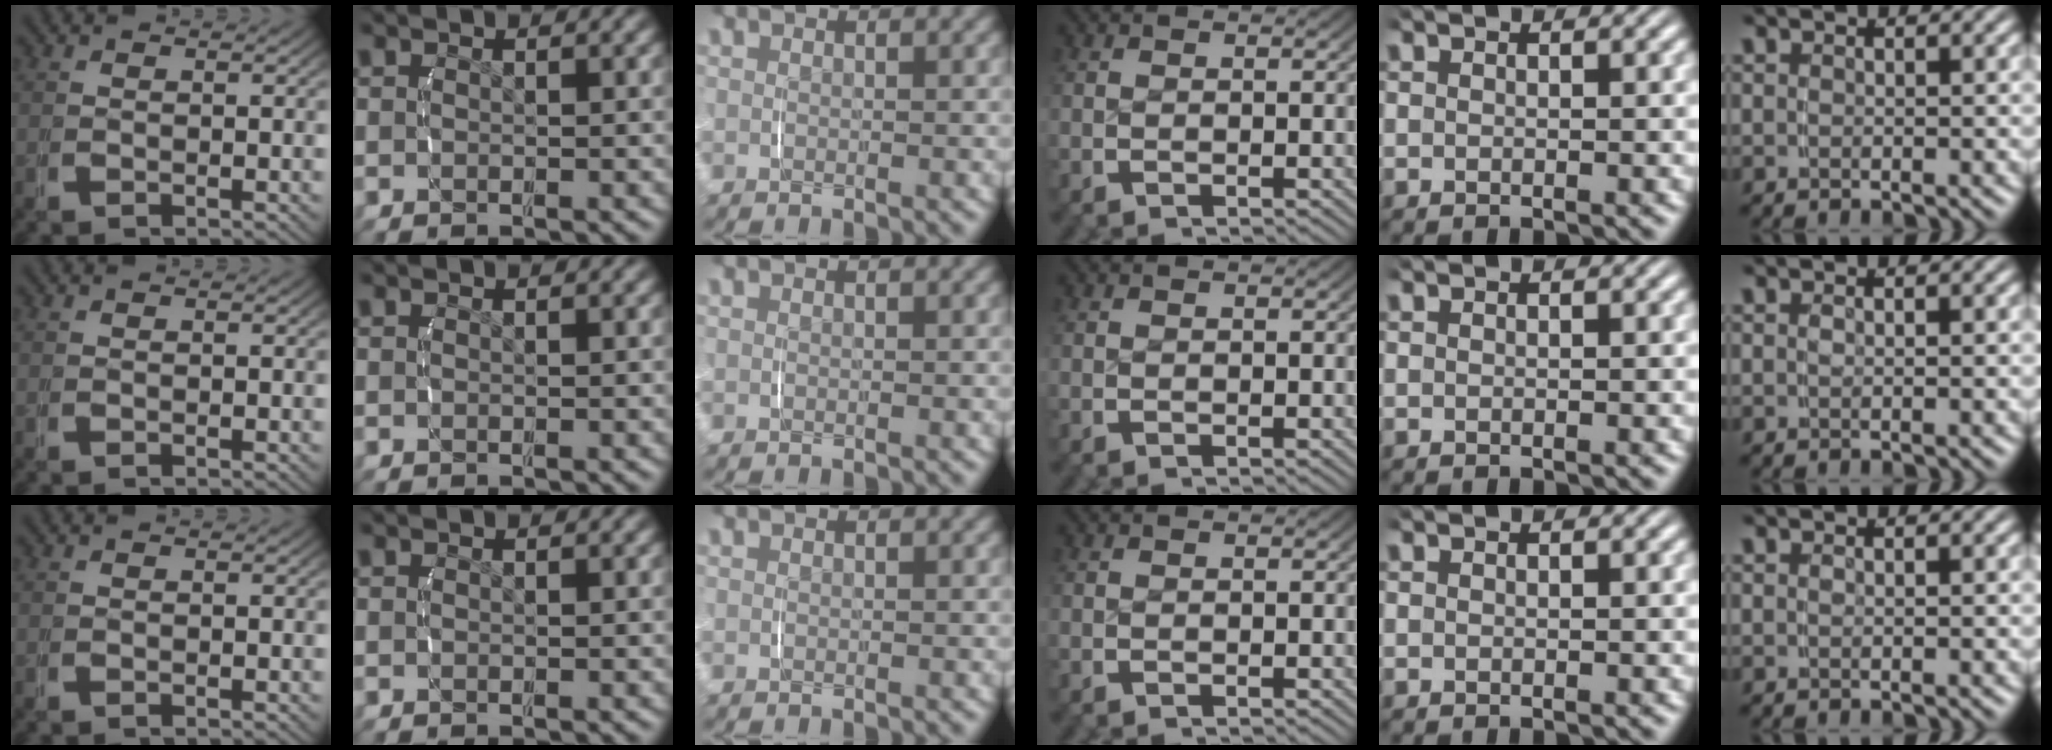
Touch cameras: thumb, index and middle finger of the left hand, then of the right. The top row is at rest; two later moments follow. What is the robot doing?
{"motion": "lift_and_place", "object": "jewelry box"}